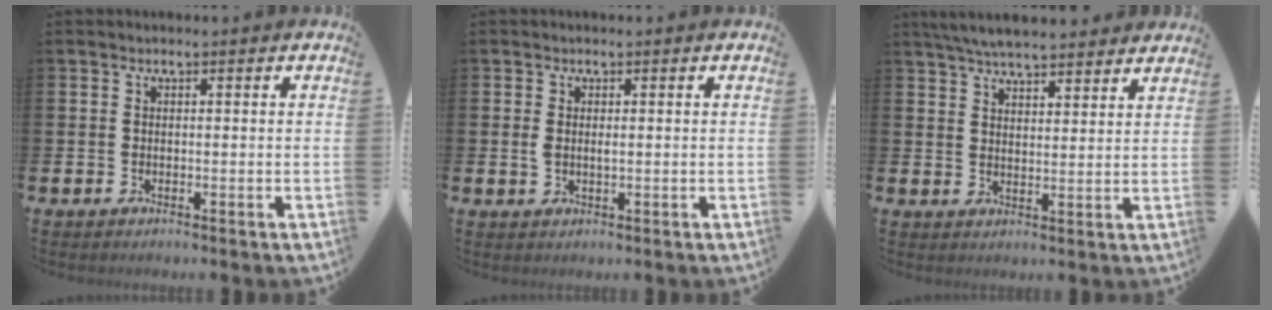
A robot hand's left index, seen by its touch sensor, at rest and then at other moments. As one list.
[{"total": 1.1, "force": [0.3, 0.5, 0.9], "torque": [-0.005, 0.000, 0.001]}, {"total": 6.0, "force": [5.7, 0.6, 1.4], "torque": [-0.037, -0.024, 0.103]}]